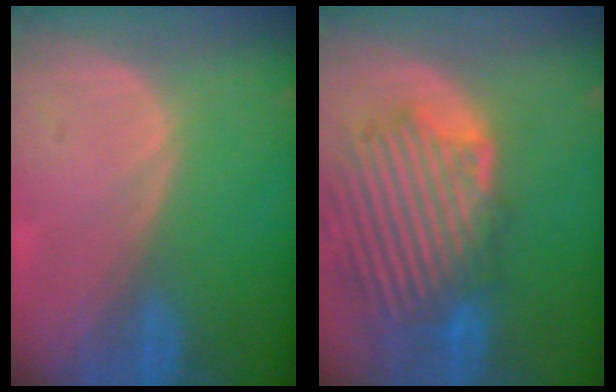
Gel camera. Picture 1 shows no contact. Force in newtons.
{"total": 11.8, "press": 11.1, "slide": 4.0}